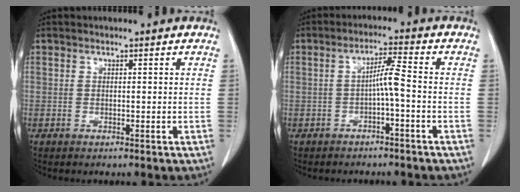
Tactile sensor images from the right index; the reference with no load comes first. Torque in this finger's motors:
{"motor_torque": [0.51, -0.17, 0.27, 0.07]}